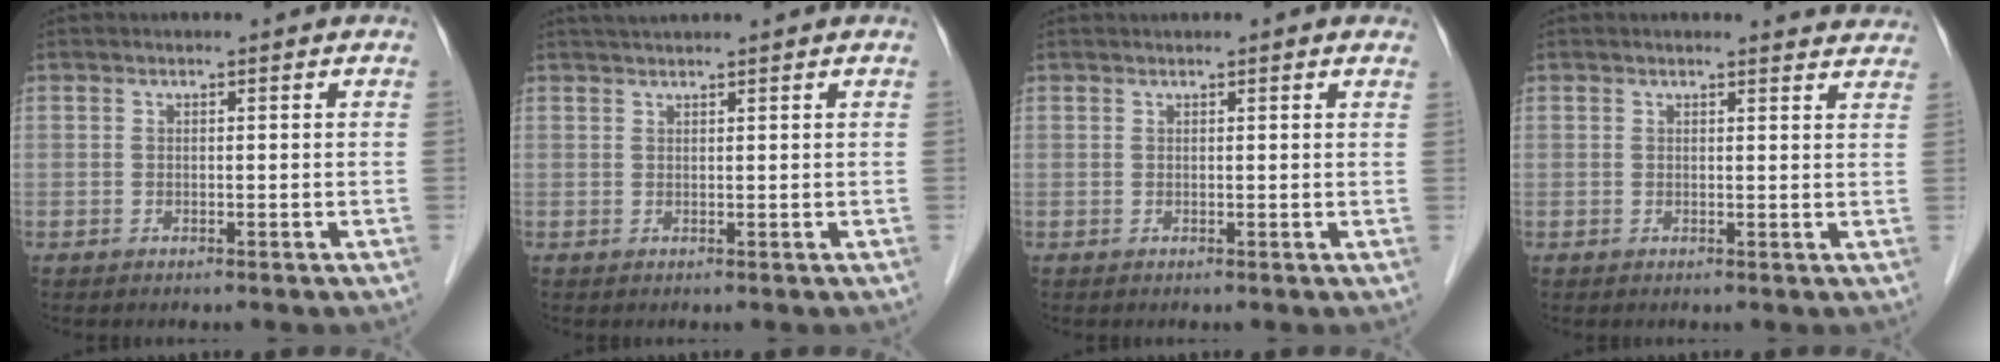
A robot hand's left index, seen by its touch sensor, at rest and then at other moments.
{"total": 2.5, "force": [2.3, -0.4, 1.0], "torque": [-0.012, 0.024, 0.044]}
{"total": 1.7, "force": [1.3, 0.2, 1.0], "torque": [-0.007, 0.014, 0.017]}
{"total": 5.1, "force": [5.0, 0.8, 0.6], "torque": [0.001, -0.009, 0.031]}